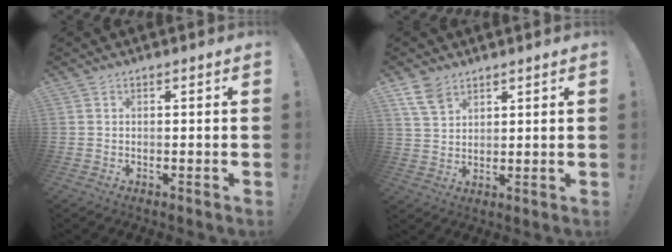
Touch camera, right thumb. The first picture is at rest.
{"total": 7.1, "force": [4.8, 4.2, 3.3], "torque": [-0.061, -0.018, 0.096]}